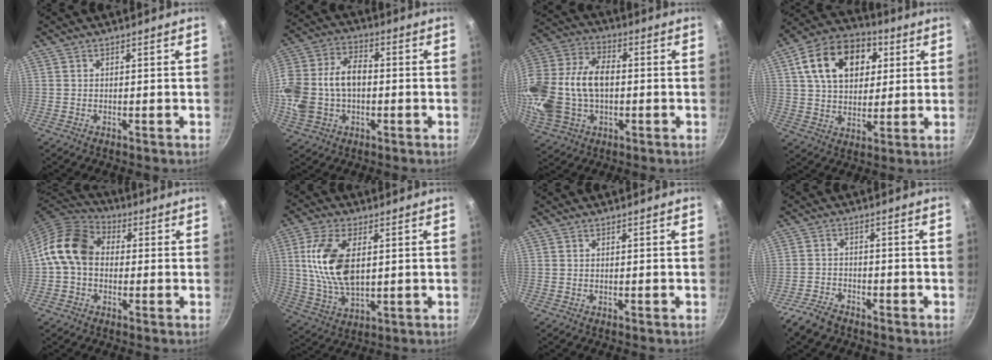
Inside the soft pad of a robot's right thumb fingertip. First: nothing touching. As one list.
[{"total": 17.2, "force": [-0.9, 11.7, 12.6], "torque": [-0.258, 0.043, -0.018]}, {"total": 22.1, "force": [-0.6, 15.0, 16.2], "torque": [-0.348, 0.037, -0.008]}, {"total": 18.1, "force": [5.7, 12.4, 11.9], "torque": [-0.171, 0.009, 0.085]}, {"total": 11.6, "force": [0.2, 8.9, 7.3], "torque": [-0.104, 0.027, -0.020]}, {"total": 13.8, "force": [2.4, 7.3, 11.5], "torque": [-0.219, -0.007, 0.049]}, {"total": 0.0}, {"total": 5.3, "force": [-4.2, 2.5, 2.1], "torque": [-0.044, 0.032, -0.082]}]